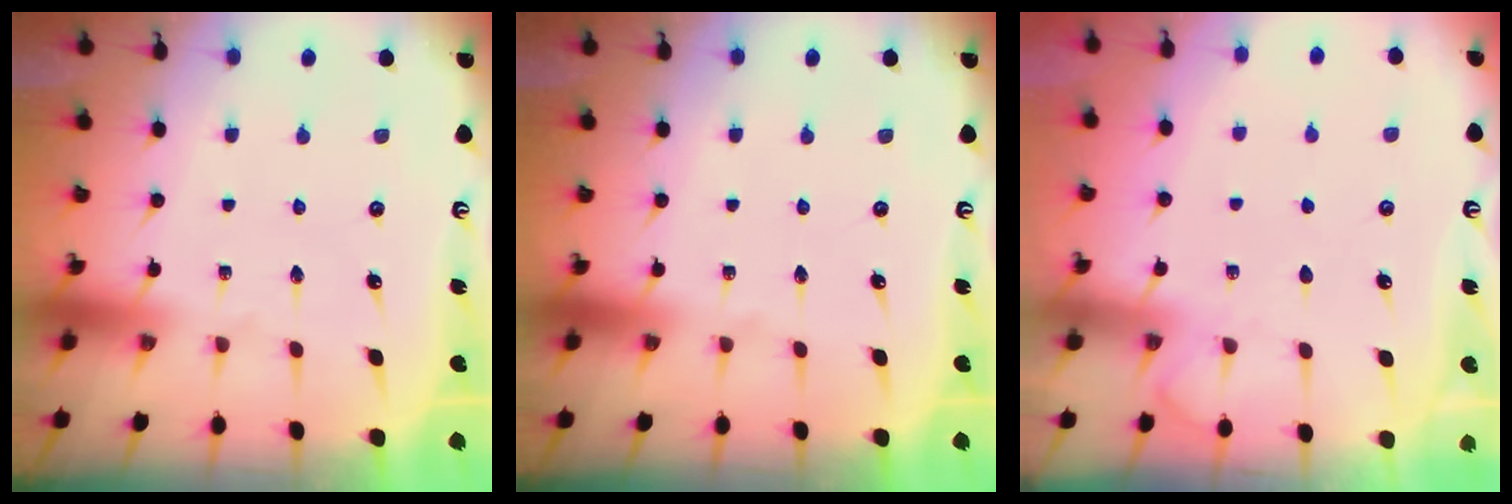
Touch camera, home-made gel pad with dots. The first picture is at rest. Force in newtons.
{"total": 0.0}
{"total": 5.5, "press": 5.5, "slide": 0.6}